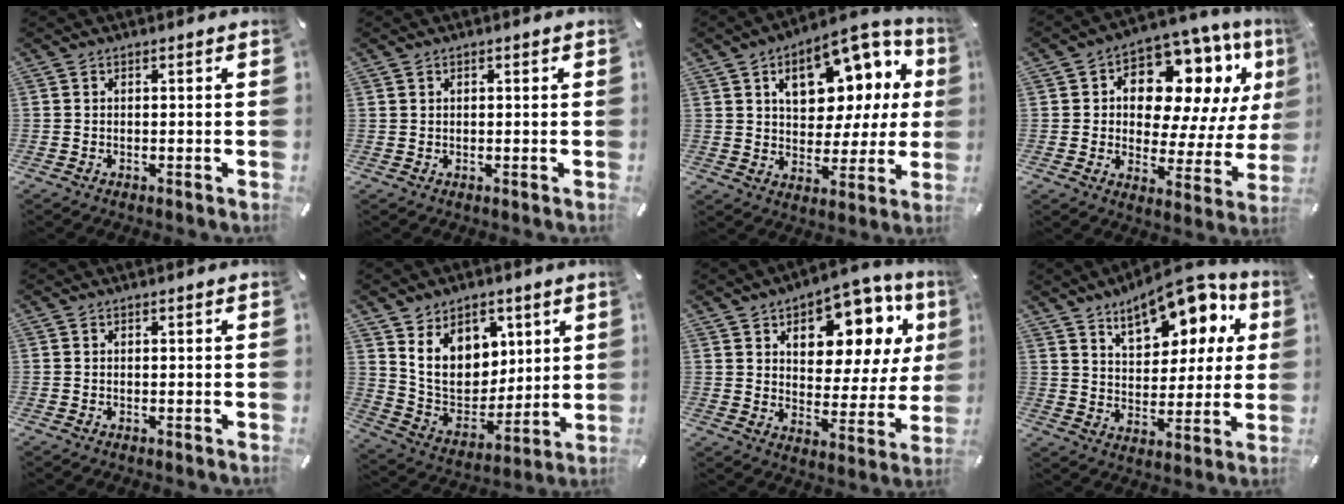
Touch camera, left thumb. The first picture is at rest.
{"total": 0.7, "force": [0.3, 0.6, 0.1], "torque": [-0.001, 0.002, 0.006]}
{"total": 16.3, "force": [7.4, 10.1, 10.4], "torque": [-0.148, -0.039, 0.128]}
{"total": 14.9, "force": [7.3, 9.4, 8.9], "torque": [-0.135, -0.054, 0.129]}
{"total": 0.0}
{"total": 13.5, "force": [6.3, 10.7, 5.3], "torque": [-0.101, -0.039, 0.126]}
{"total": 13.3, "force": [7.7, 8.1, 7.3], "torque": [-0.092, -0.065, 0.127]}
{"total": 15.8, "force": [10.4, 8.3, 8.5], "torque": [-0.125, -0.061, 0.178]}